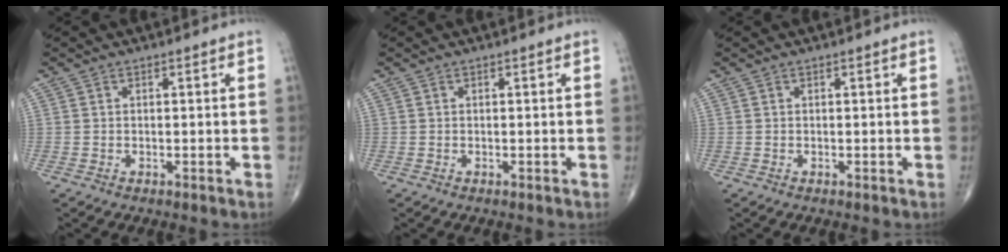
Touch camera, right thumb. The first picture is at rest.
{"total": 0.0}
{"total": 0.0}